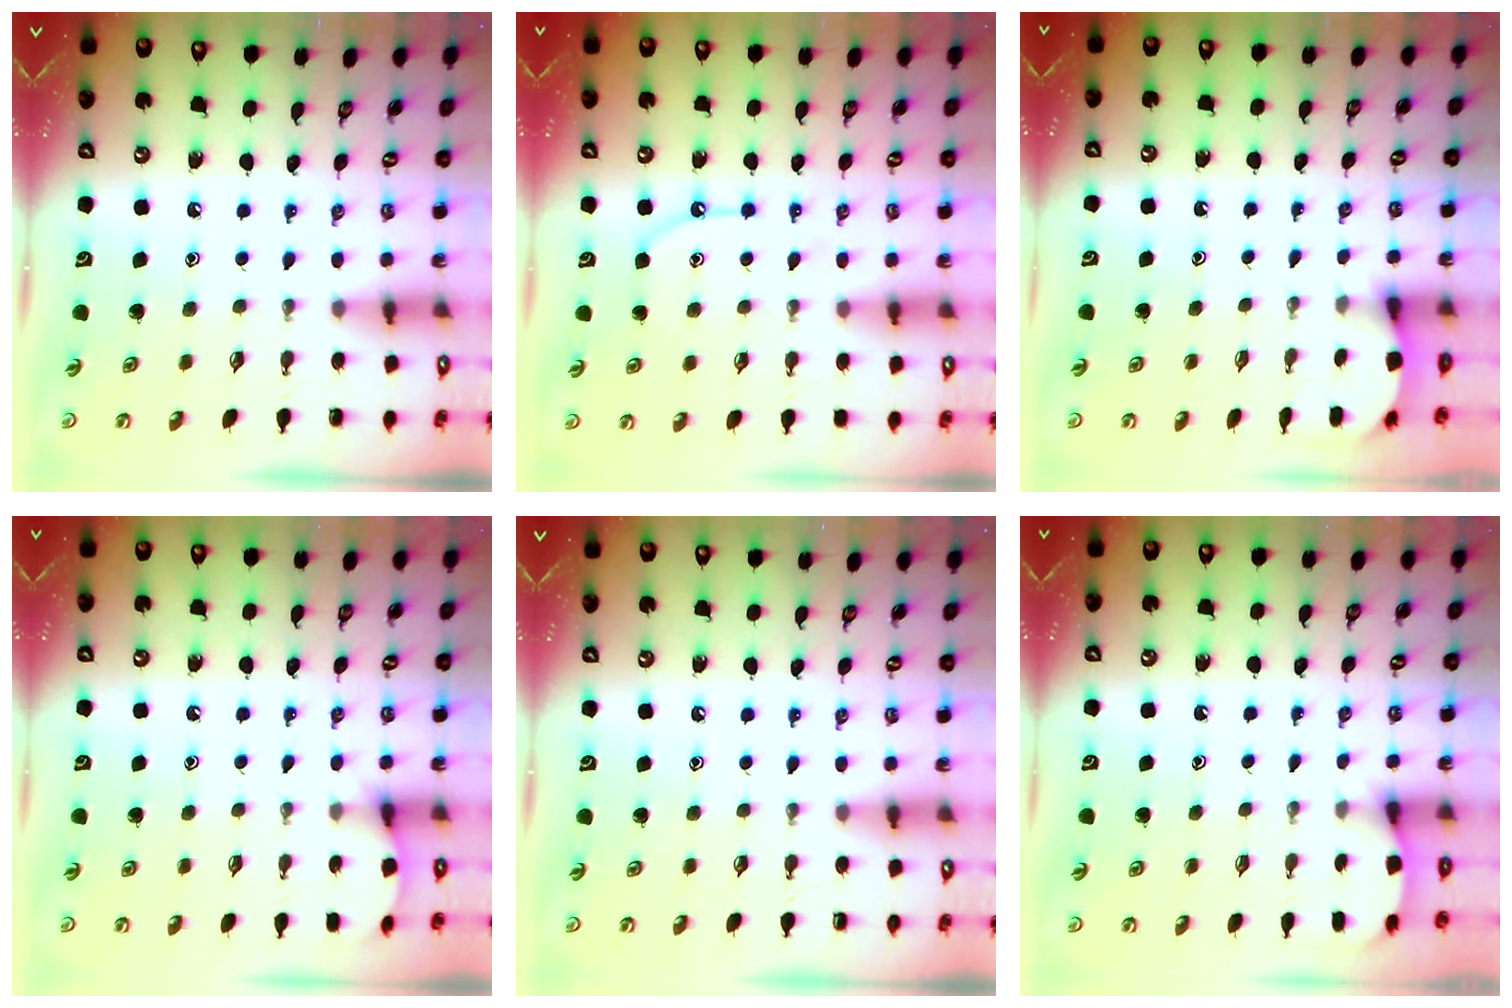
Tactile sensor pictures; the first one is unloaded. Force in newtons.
{"total": 6.6, "press": 6.6, "slide": 0.8}
{"total": 2.7, "press": 2.7, "slide": 0.3}
{"total": 4.6, "press": 4.6, "slide": 0.6}
{"total": 0.0}
{"total": 2.8, "press": 2.8, "slide": 0.1}